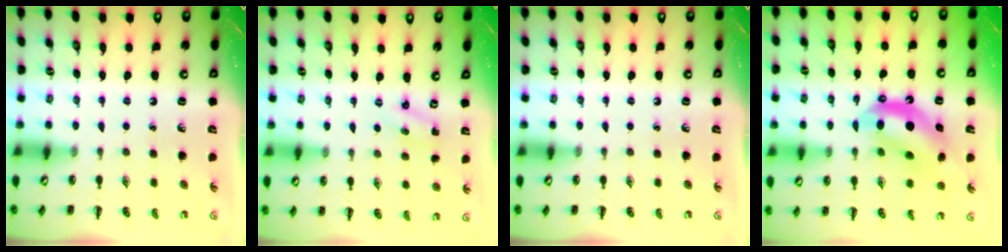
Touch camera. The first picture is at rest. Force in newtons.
{"total": 1.3, "press": 1.2, "slide": 0.3}
{"total": 0.0}
{"total": 12.6, "press": 12.2, "slide": 3.4}